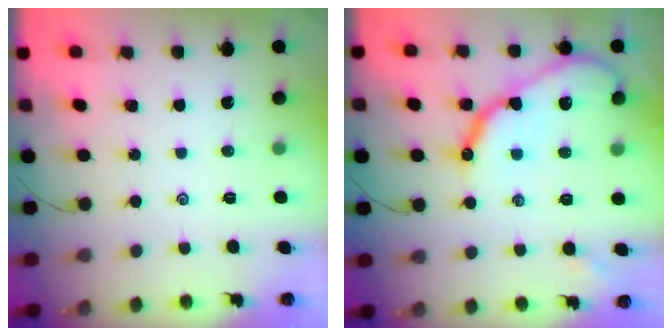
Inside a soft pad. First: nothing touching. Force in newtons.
{"total": 14.1, "press": 14.1, "slide": 1.0}